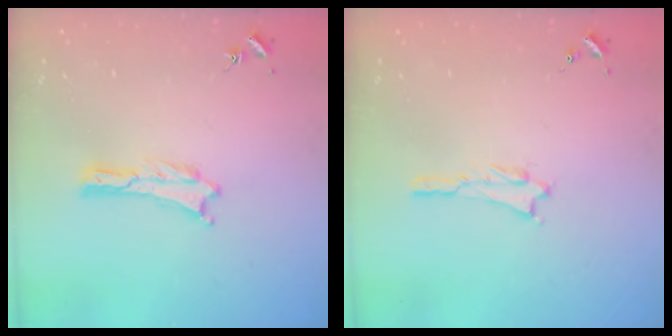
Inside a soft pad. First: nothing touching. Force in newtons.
{"total": 0.7, "press": 0.7, "slide": 0.1}